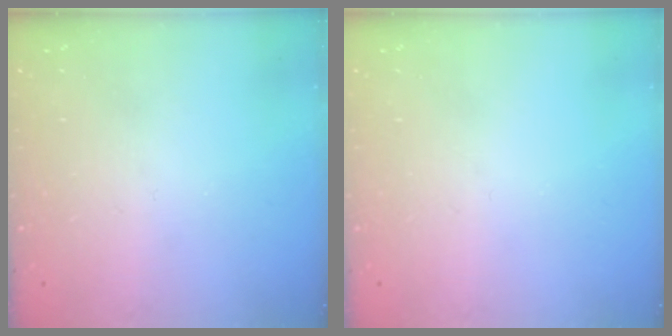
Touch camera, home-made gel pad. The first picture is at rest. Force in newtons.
{"total": 0.0}